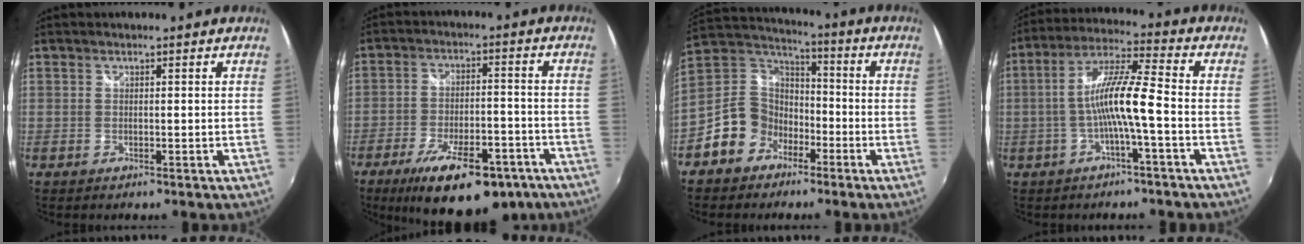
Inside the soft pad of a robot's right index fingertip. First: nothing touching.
{"total": 19.8, "force": [-13.2, 7.6, 12.8], "torque": [-0.219, -0.022, -0.186]}
{"total": 11.8, "force": [-6.2, 9.4, 3.7], "torque": [-0.091, 0.033, -0.110]}
{"total": 9.8, "force": [-2.6, 0.2, 9.4], "torque": [-0.191, 0.014, -0.046]}